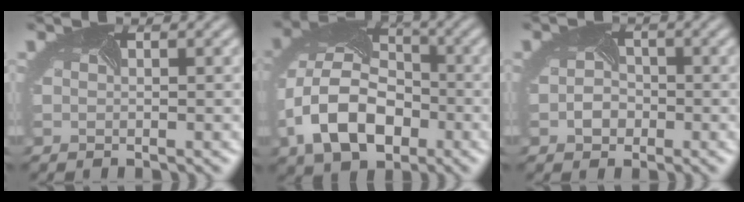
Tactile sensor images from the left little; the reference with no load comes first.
{"total": 10.4, "force": [-3.8, 6.9, 6.8], "torque": [-0.151, -0.014, -0.069]}
{"total": 2.0, "force": [-1.1, 1.5, 0.6], "torque": [-0.017, -0.002, -0.018]}